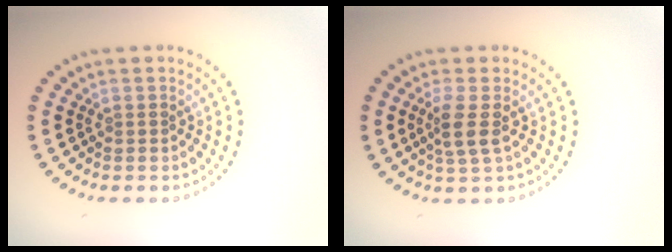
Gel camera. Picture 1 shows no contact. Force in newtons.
{"total": 2.4, "press": 1.9, "slide": 1.4}